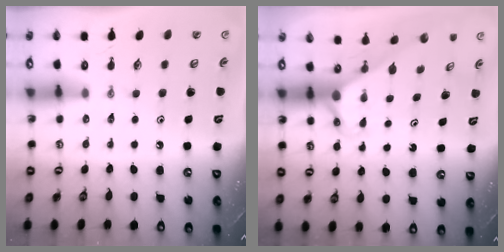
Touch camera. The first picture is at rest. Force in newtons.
{"total": 2.9, "press": 2.9, "slide": 0.0}